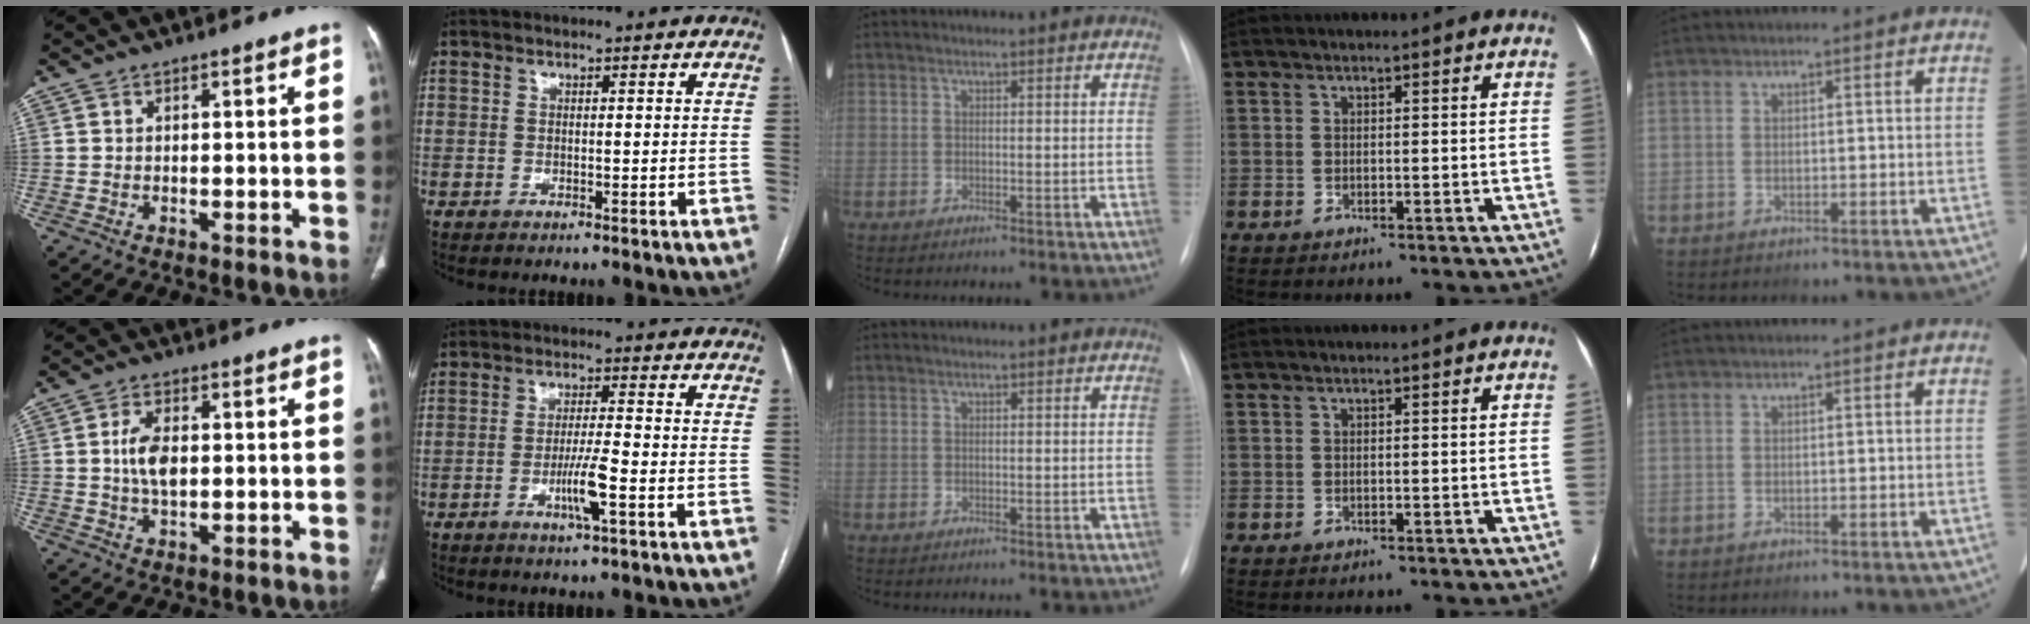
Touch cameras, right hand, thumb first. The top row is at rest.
{"thumb": {"total": 4.7, "force": [0.2, 2.6, 3.9], "torque": [-0.074, 0.005, 0.003]}, "index": {"total": 3.8, "force": [-1.4, 0.1, 3.5], "torque": [-0.066, -0.005, -0.026]}}